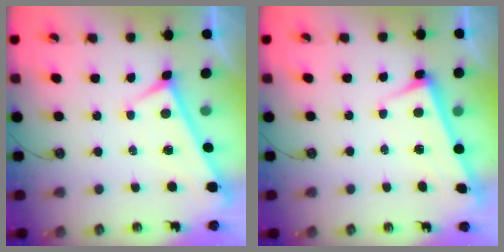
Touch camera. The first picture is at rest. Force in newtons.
{"total": 2.8, "press": 2.7, "slide": 0.4}